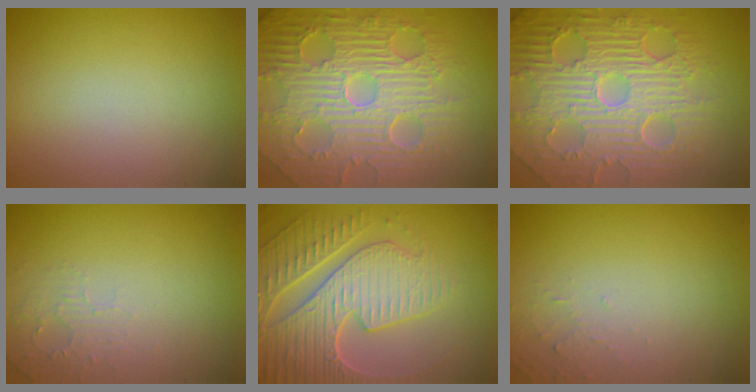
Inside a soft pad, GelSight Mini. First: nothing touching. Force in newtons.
{"total": 11.2, "press": 7.2, "slide": 8.6}
{"total": 11.2, "press": 7.2, "slide": 8.6}
{"total": 1.6, "press": 1.6, "slide": 0.4}
{"total": 8.2, "press": 6.1, "slide": 5.4}
{"total": 0.9, "press": 0.9, "slide": 0.1}